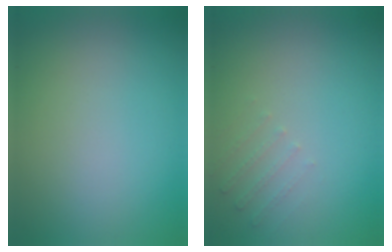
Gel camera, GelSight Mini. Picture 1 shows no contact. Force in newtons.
{"total": 1.3, "press": 1.3, "slide": 0.4}